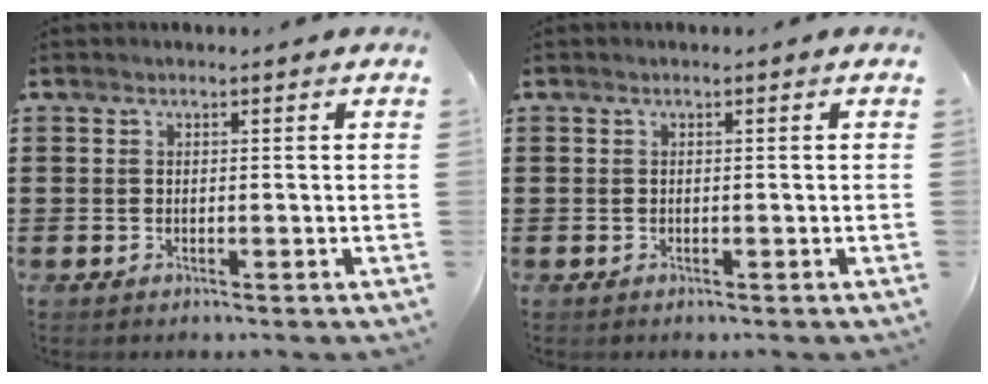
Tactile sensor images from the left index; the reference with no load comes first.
{"total": 0.0}